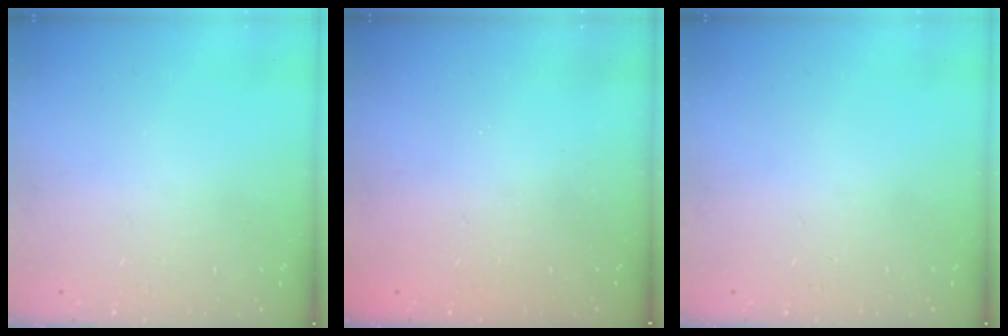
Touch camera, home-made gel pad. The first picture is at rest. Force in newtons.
{"total": 2.3, "press": 2.2, "slide": 0.7}
{"total": 0.0}